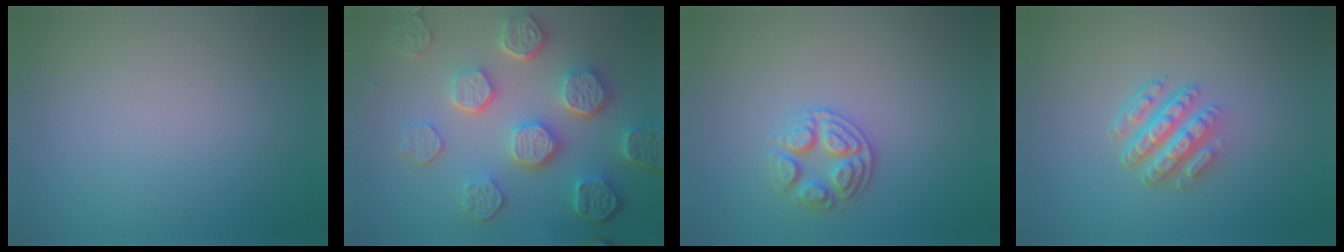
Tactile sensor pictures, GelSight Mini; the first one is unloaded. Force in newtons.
{"total": 7.7, "press": 5.9, "slide": 4.9}
{"total": 2.7, "press": 2.6, "slide": 0.4}
{"total": 4.9, "press": 3.6, "slide": 3.3}